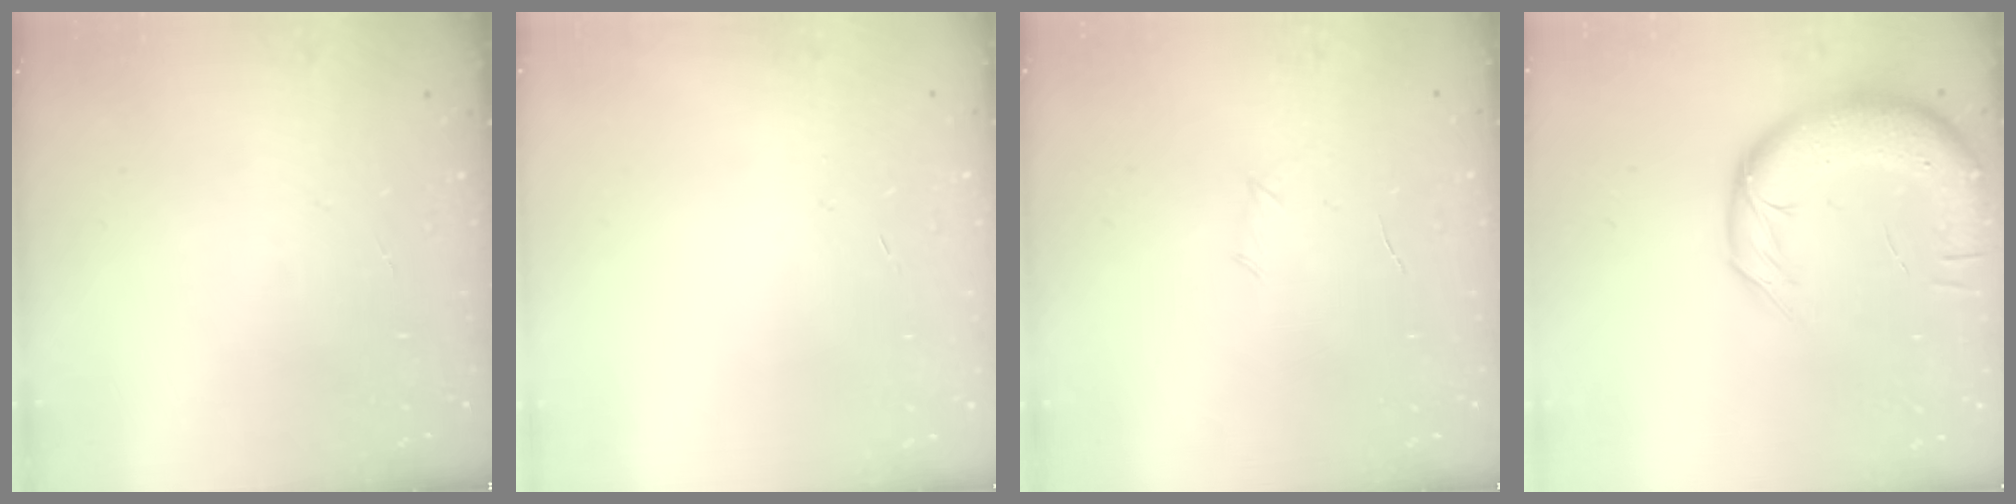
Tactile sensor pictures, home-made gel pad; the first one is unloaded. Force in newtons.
{"total": 0.6, "press": 0.5, "slide": 0.2}
{"total": 3.0, "press": 2.9, "slide": 0.8}
{"total": 13.9, "press": 13.4, "slide": 3.7}